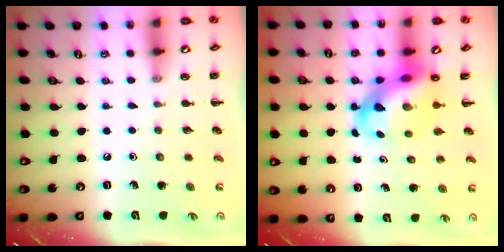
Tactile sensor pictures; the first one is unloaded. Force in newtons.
{"total": 10.5, "press": 10.1, "slide": 3.1}